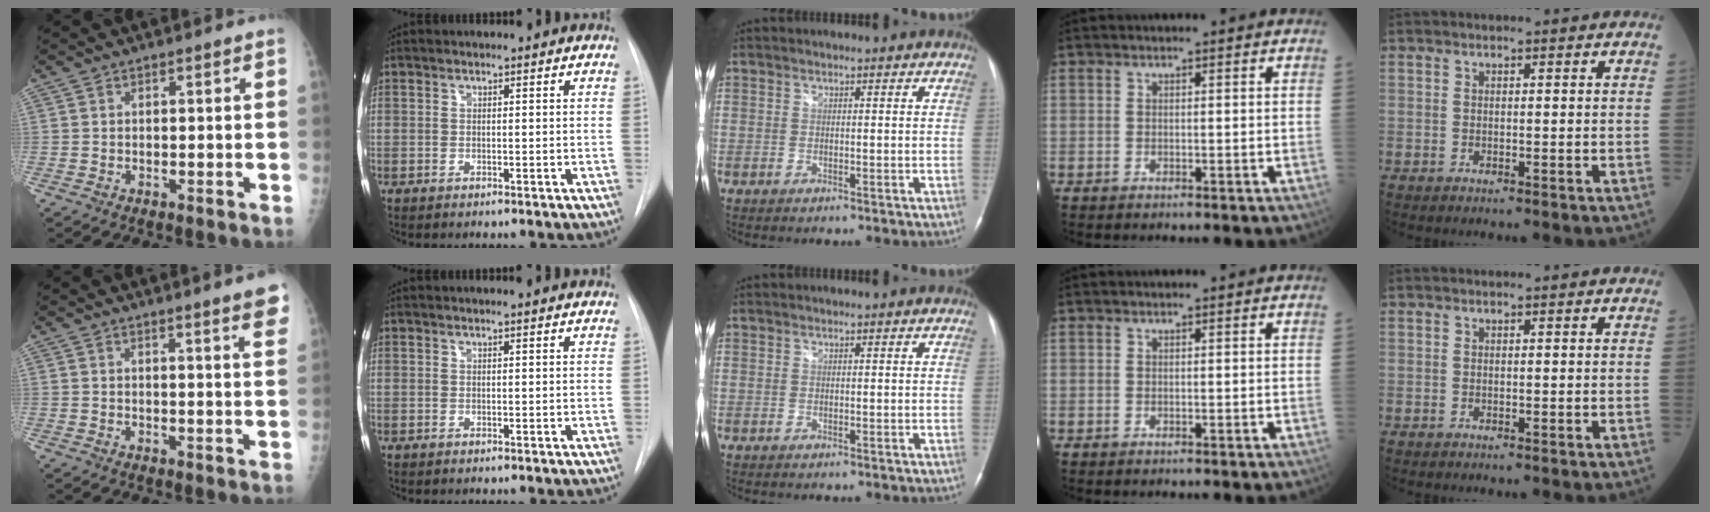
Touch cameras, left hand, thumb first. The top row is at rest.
{"thumb": {"total": 6.2, "force": [4.6, 0.2, 4.2], "torque": [-0.044, -0.020, 0.045]}, "index": {"total": 1.1, "force": [1.0, 0.0, 0.5], "torque": [-0.011, 0.004, 0.005]}}